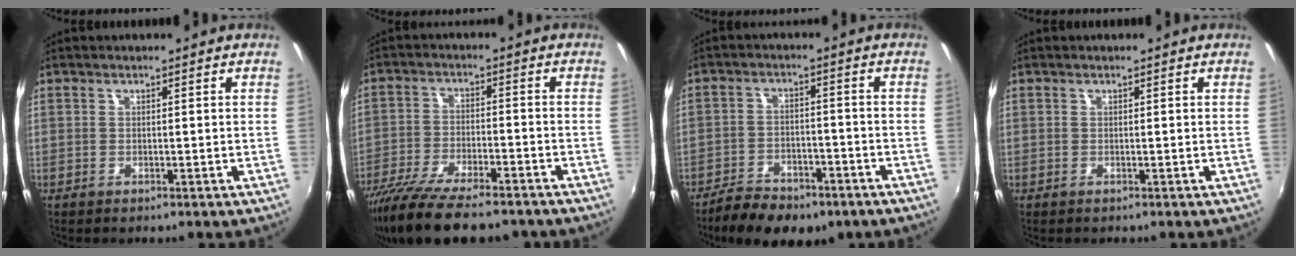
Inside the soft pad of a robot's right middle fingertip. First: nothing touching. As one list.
[{"total": 17.1, "force": [-13.6, 4.6, 9.3], "torque": [-0.186, -0.046, -0.224]}, {"total": 12.5, "force": [-9.0, 5.5, 6.8], "torque": [-0.156, -0.020, -0.141]}, {"total": 0.0}]